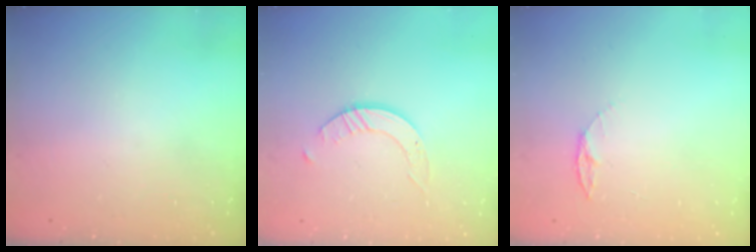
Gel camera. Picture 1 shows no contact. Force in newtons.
{"total": 2.9, "press": 2.9, "slide": 0.3}
{"total": 4.4, "press": 4.4, "slide": 0.5}